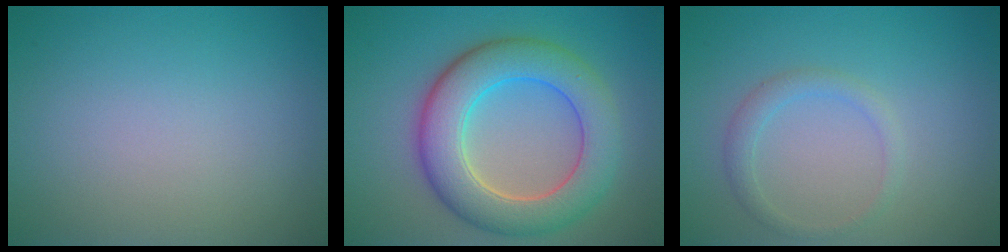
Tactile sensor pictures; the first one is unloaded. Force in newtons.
{"total": 7.9, "press": 7.9, "slide": 0.5}
{"total": 1.7, "press": 1.7, "slide": 0.1}